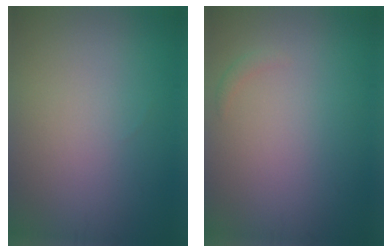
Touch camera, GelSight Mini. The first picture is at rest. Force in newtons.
{"total": 0.6, "press": 0.6, "slide": 0.1}